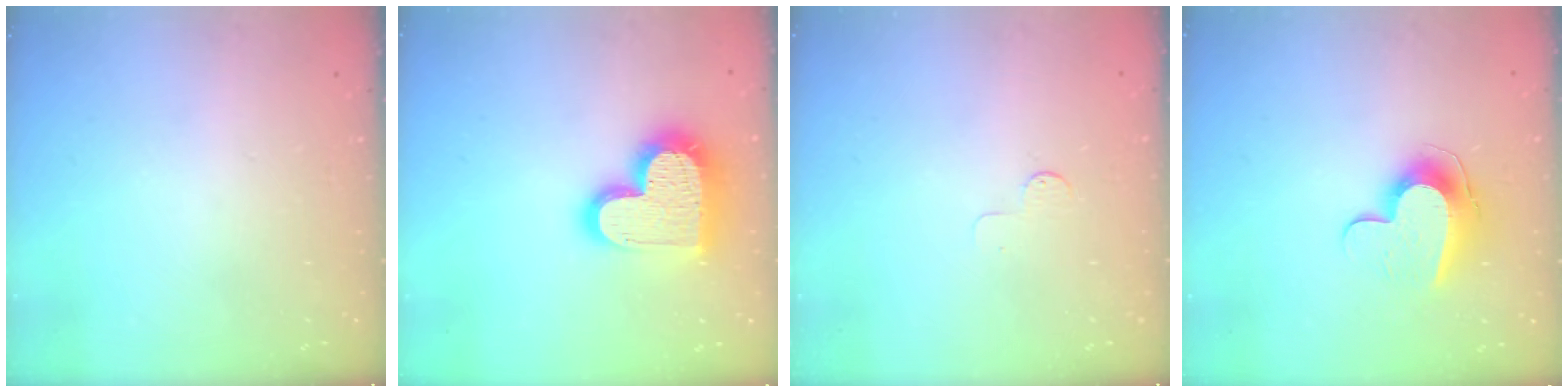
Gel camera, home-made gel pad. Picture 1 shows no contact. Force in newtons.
{"total": 19.5, "press": 19.5, "slide": 1.5}
{"total": 2.7, "press": 2.7, "slide": 0.2}
{"total": 10.6, "press": 10.6, "slide": 0.5}